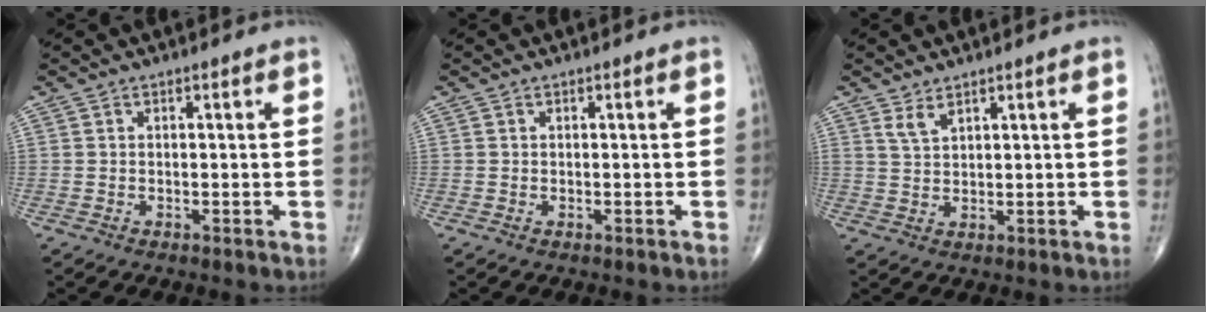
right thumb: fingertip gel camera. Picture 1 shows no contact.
{"total": 0.0}
{"total": 2.5, "force": [1.9, 0.9, 1.4], "torque": [-0.027, -0.013, 0.045]}